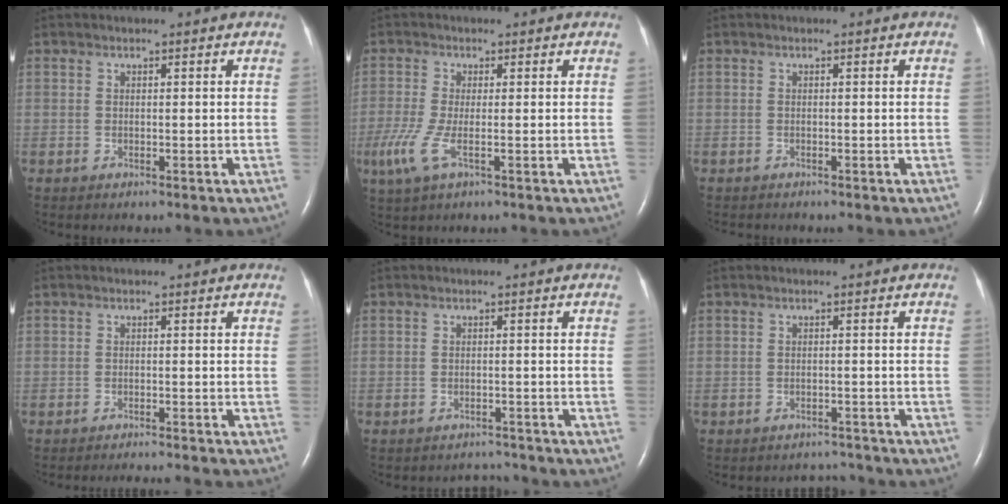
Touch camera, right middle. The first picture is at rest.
{"total": 4.7, "force": [-1.7, 0.9, 4.3], "torque": [-0.111, -0.016, -0.035]}
{"total": 1.2, "force": [-1.1, 0.4, 0.4], "torque": [-0.011, -0.003, -0.013]}
{"total": 4.8, "force": [-4.6, -0.2, 1.4], "torque": [-0.015, -0.012, -0.059]}
{"total": 2.1, "force": [-1.9, 0.3, -0.7], "torque": [0.007, -0.005, -0.025]}
{"total": 2.6, "force": [-2.4, 0.7, -0.7], "torque": [0.006, 0.001, -0.034]}